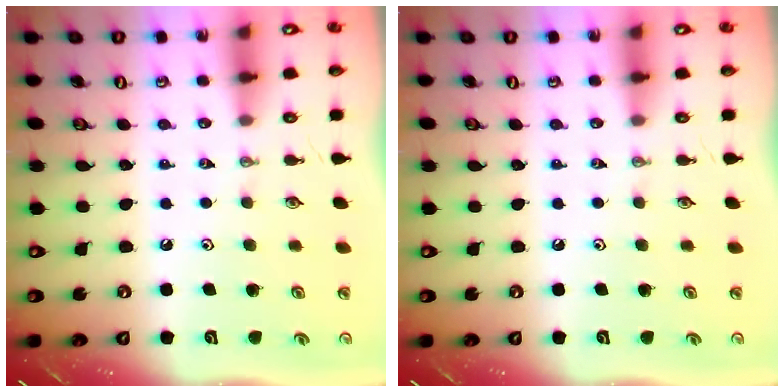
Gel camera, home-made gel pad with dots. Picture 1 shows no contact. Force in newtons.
{"total": 0.0}